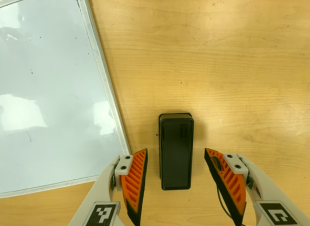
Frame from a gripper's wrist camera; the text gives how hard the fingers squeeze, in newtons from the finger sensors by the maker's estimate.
{"total": 0.0}